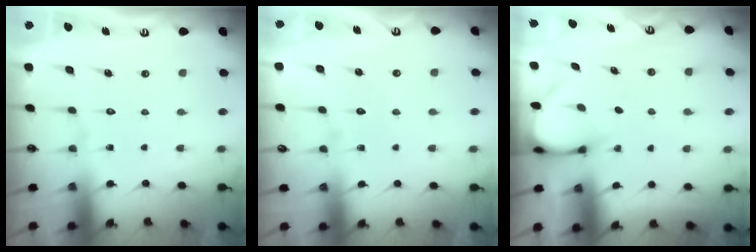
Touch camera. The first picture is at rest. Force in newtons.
{"total": 2.6, "press": 2.6, "slide": 0.1}
{"total": 3.3, "press": 3.3, "slide": 0.3}